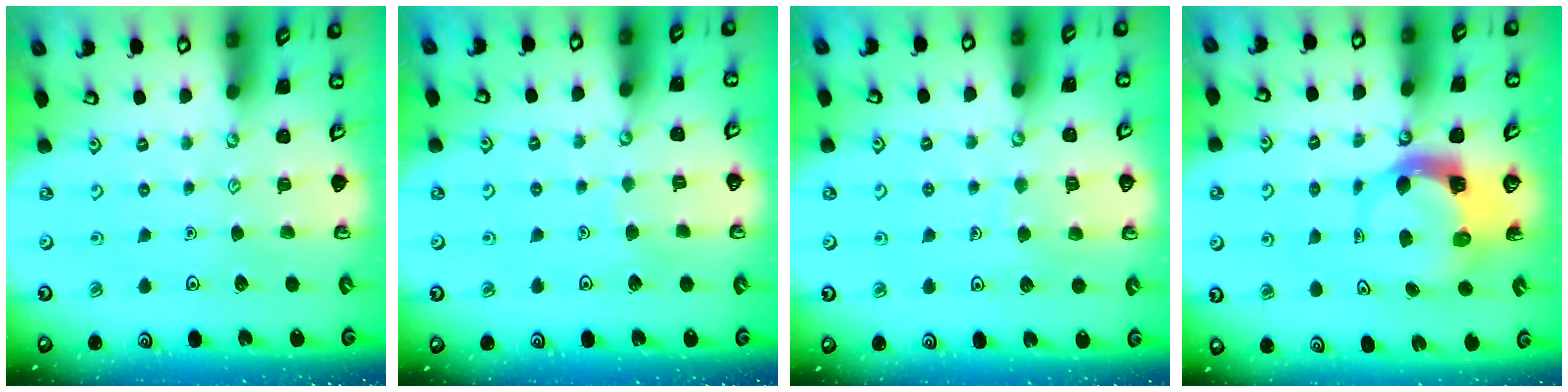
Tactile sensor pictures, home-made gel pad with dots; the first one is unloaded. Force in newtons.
{"total": 3.1, "press": 3.0, "slide": 0.3}
{"total": 6.1, "press": 6.1, "slide": 0.5}
{"total": 6.1, "press": 6.0, "slide": 0.9}